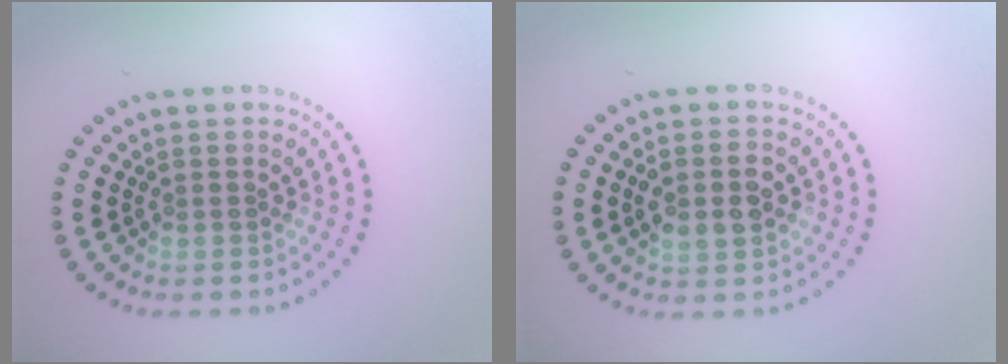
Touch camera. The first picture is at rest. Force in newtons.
{"total": 3.3, "press": 3.3, "slide": 0.2}